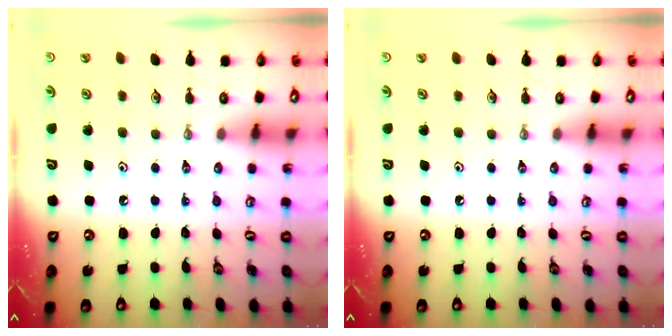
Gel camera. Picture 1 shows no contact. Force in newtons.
{"total": 0.0}